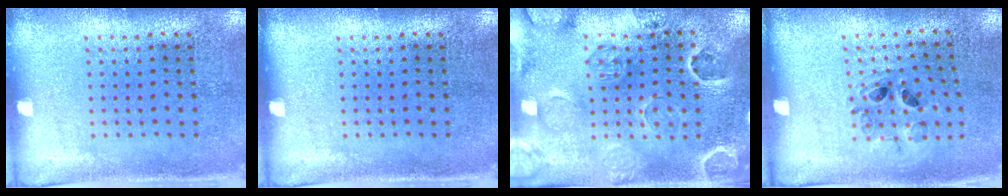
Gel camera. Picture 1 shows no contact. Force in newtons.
{"total": 0.0}
{"total": 2.8, "press": 2.7, "slide": 0.6}
{"total": 0.9, "press": 0.8, "slide": 0.3}